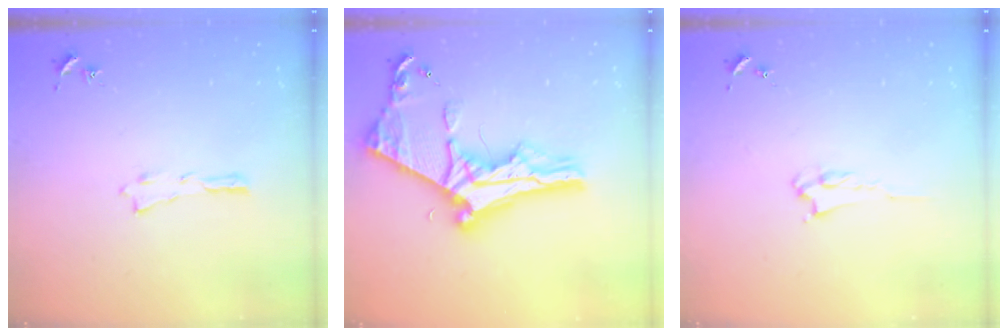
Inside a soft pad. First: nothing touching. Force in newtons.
{"total": 11.3, "press": 11.3, "slide": 0.9}
{"total": 2.0, "press": 1.9, "slide": 0.3}